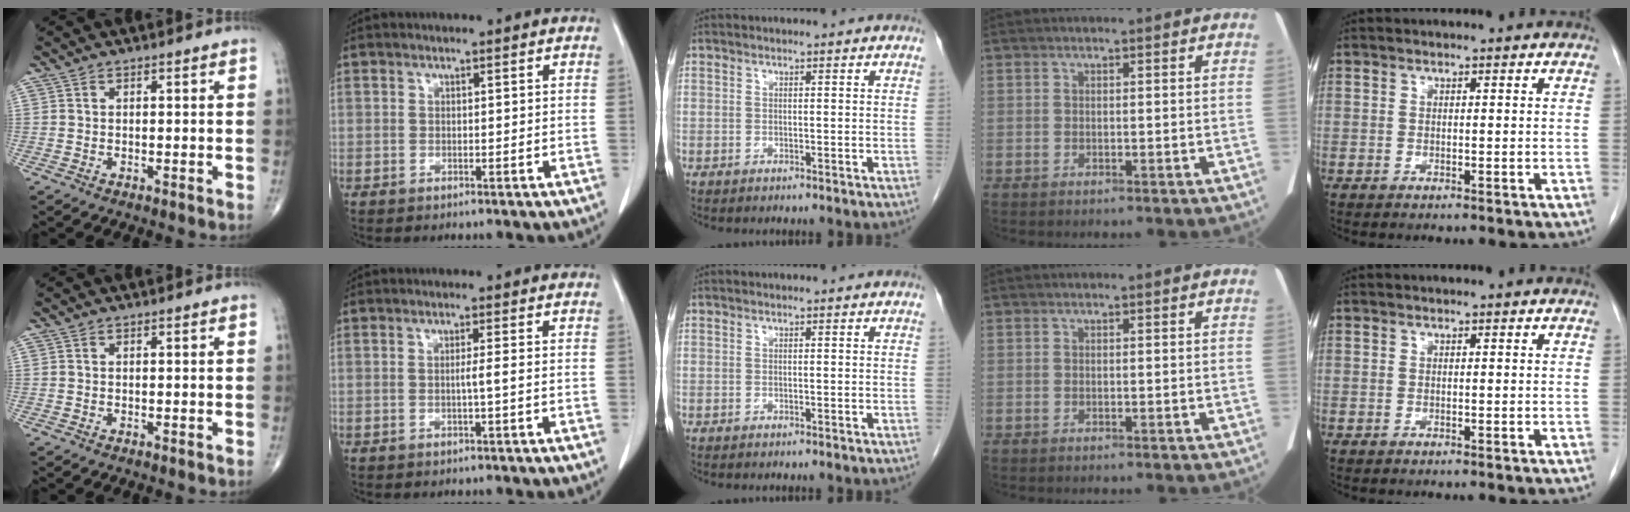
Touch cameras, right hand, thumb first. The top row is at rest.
{"index": {"total": 1.3, "force": [-0.2, -0.4, 1.3], "torque": [-0.020, 0.001, -0.004]}}